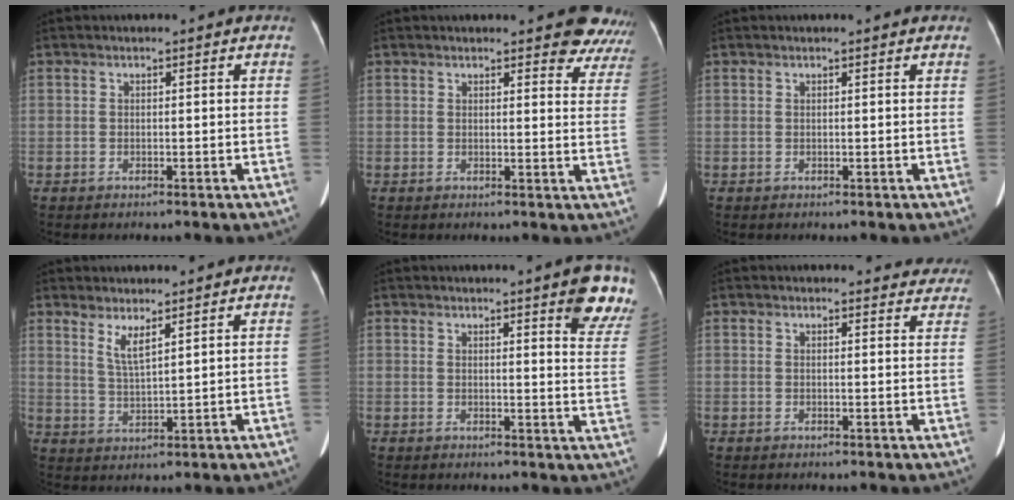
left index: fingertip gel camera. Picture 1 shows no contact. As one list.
[{"total": 8.6, "force": [7.9, 2.7, 2.2], "torque": [0.017, -0.021, 0.056]}, {"total": 0.7, "force": [0.7, 0.1, 0.1], "torque": [-0.009, 0.006, 0.007]}, {"total": 3.5, "force": [2.5, 0.3, 2.4], "torque": [-0.052, -0.011, 0.055]}, {"total": 7.8, "force": [5.9, 0.8, 5.1], "torque": [-0.037, -0.023, 0.048]}, {"total": 8.2, "force": [7.8, 2.5, 0.6], "torque": [0.033, -0.011, 0.052]}]